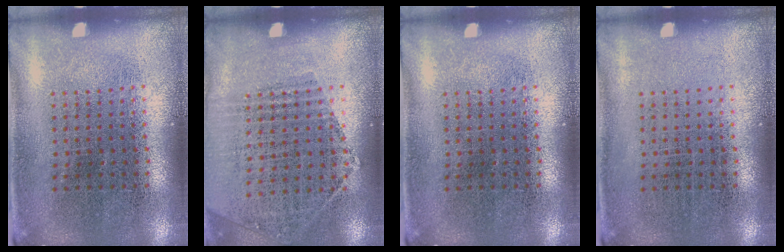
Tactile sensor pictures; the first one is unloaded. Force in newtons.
{"total": 1.2, "press": 1.0, "slide": 0.5}
{"total": 0.0}
{"total": 0.0}